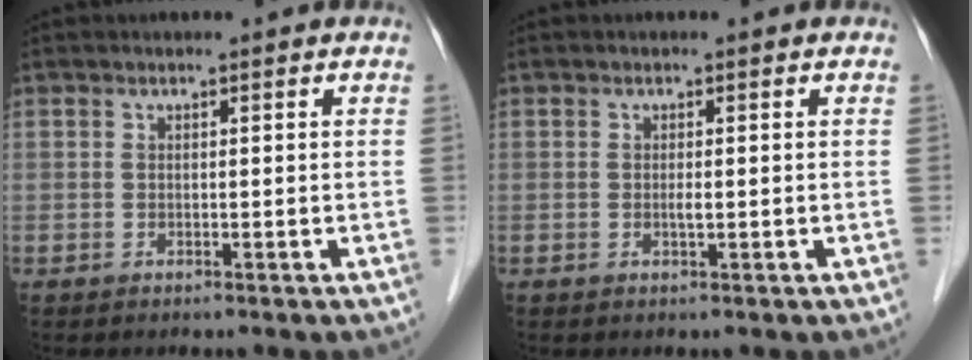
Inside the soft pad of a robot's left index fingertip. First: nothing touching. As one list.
[{"total": 0.7, "force": [0.0, 0.1, 0.7], "torque": [-0.015, -0.002, -0.001]}]